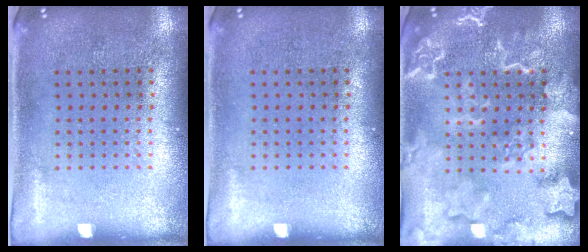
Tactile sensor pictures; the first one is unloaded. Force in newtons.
{"total": 0.0}
{"total": 4.8, "press": 4.7, "slide": 0.7}